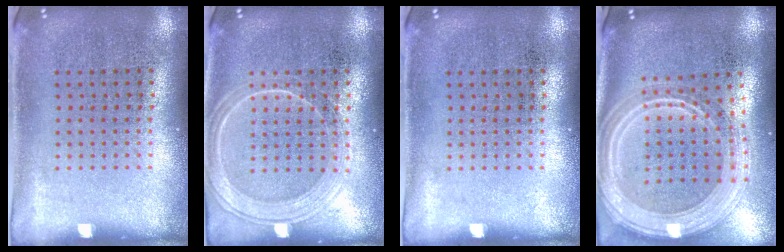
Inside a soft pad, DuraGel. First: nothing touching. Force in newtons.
{"total": 2.4, "press": 2.4, "slide": 0.4}
{"total": 0.0}
{"total": 3.0, "press": 2.5, "slide": 1.7}